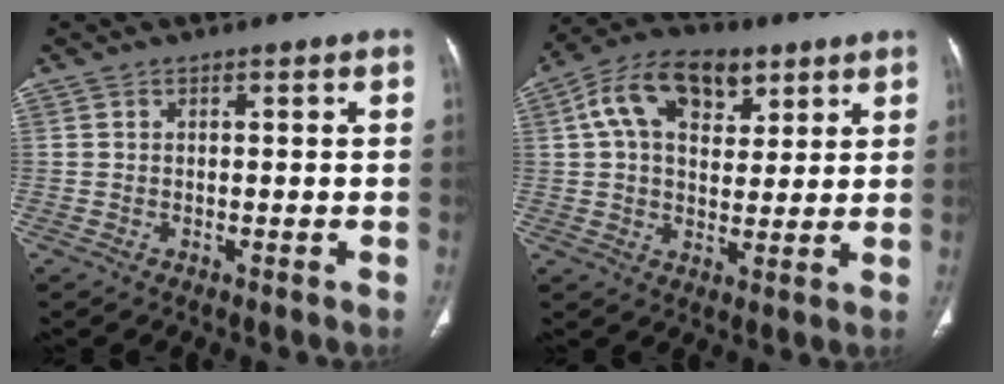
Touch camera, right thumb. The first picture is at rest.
{"total": 14.2, "force": [5.9, 8.8, 9.4], "torque": [-0.135, 0.000, 0.097]}